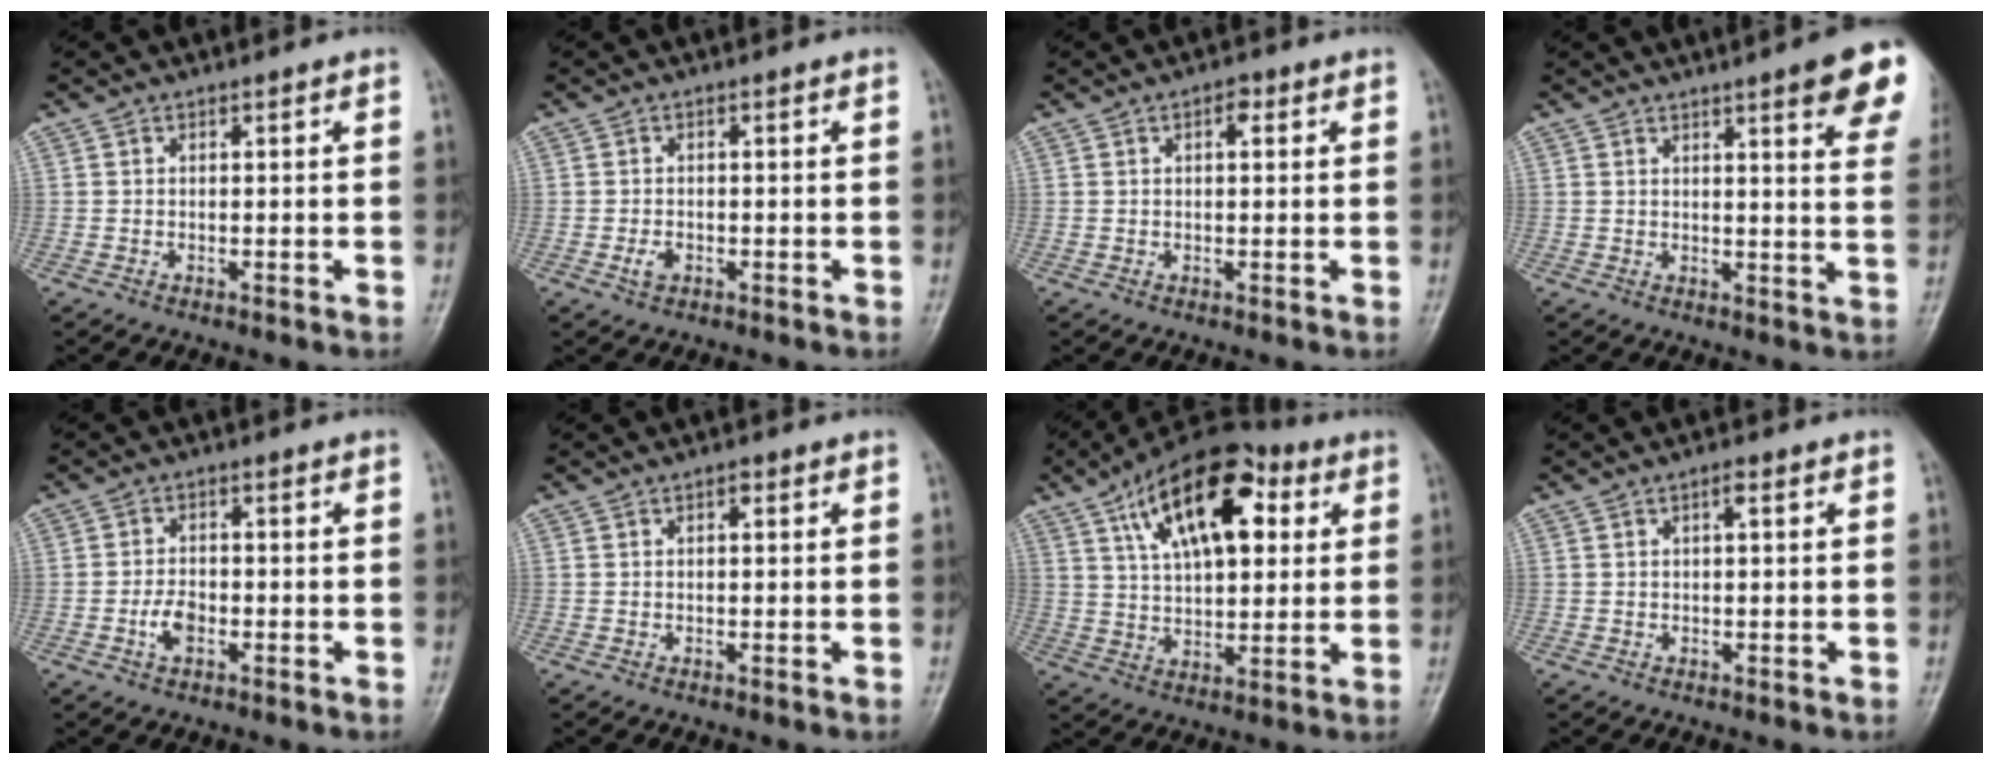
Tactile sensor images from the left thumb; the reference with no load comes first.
{"total": 2.2, "force": [-0.9, 1.4, 1.4], "torque": [-0.024, 0.004, -0.016]}
{"total": 2.4, "force": [0.9, 1.2, 1.8], "torque": [-0.022, 0.002, 0.009]}
{"total": 12.4, "force": [7.2, 2.1, 9.8], "torque": [-0.097, -0.027, 0.077]}
{"total": 3.9, "force": [-1.4, 2.3, 2.8], "torque": [-0.050, 0.010, -0.027]}
{"total": 1.5, "force": [0.5, 0.8, 1.1], "torque": [-0.014, 0.002, 0.005]}
{"total": 19.8, "force": [7.6, 10.0, 15.4], "torque": [-0.220, -0.002, 0.118]}
{"total": 1.8, "force": [0.7, 0.7, 1.6], "torque": [-0.026, 0.002, 0.007]}